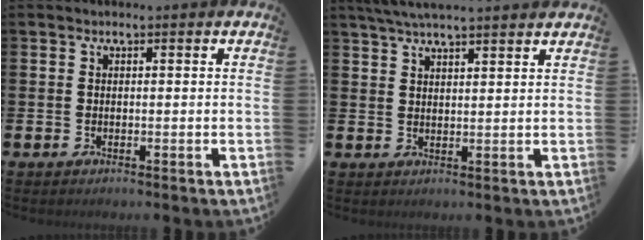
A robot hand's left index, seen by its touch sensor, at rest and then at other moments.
{"total": 4.5, "force": [4.1, 0.2, 1.8], "torque": [-0.047, -0.005, 0.076]}